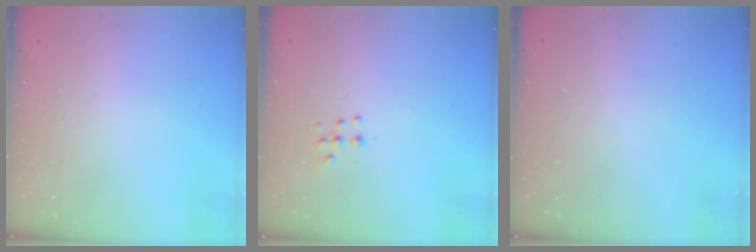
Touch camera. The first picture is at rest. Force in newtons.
{"total": 5.2, "press": 5.1, "slide": 1.0}
{"total": 0.0}